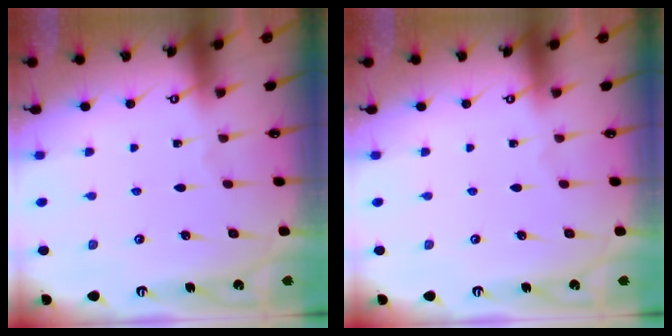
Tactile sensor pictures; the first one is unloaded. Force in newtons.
{"total": 0.0}